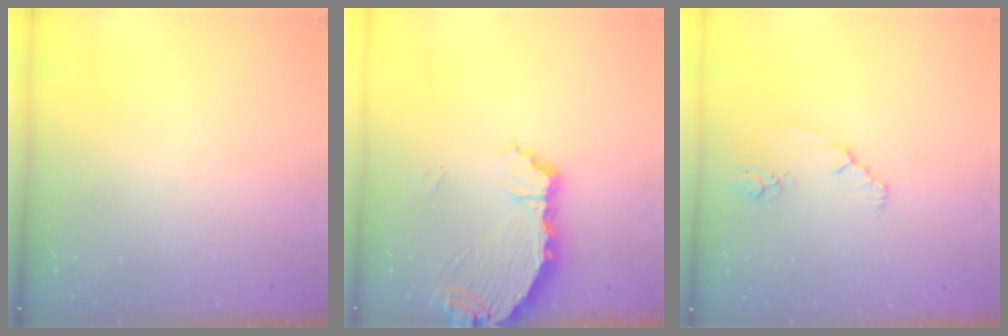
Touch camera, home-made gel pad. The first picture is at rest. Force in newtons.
{"total": 6.9, "press": 5.5, "slide": 4.2}
{"total": 2.2, "press": 2.1, "slide": 0.6}